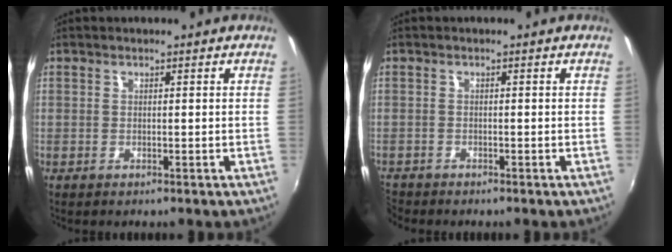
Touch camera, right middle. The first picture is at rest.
{"total": 2.5, "force": [-2.3, 0.8, 0.1], "torque": [-0.014, -0.011, -0.050]}